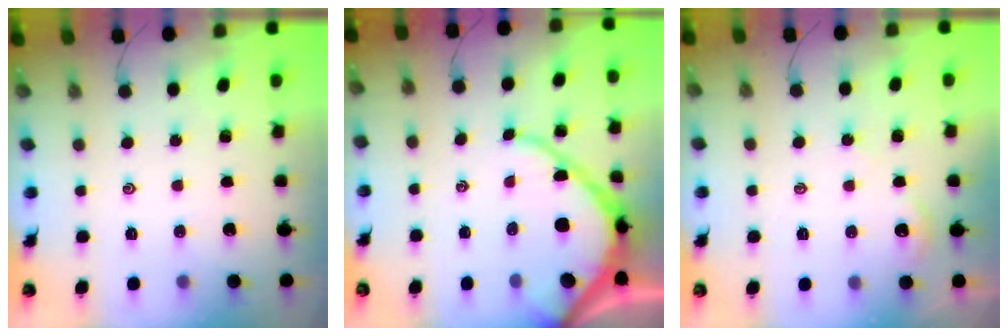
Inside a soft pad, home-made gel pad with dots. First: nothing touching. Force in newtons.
{"total": 10.6, "press": 10.6, "slide": 0.9}
{"total": 1.6, "press": 1.5, "slide": 0.3}